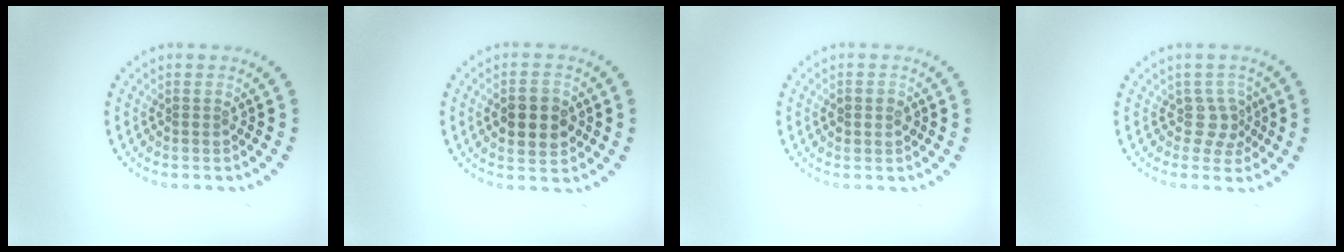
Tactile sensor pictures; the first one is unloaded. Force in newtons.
{"total": 4.3, "press": 4.3, "slide": 0.2}
{"total": 1.4, "press": 1.4, "slide": 0.0}
{"total": 2.3, "press": 1.6, "slide": 1.6}